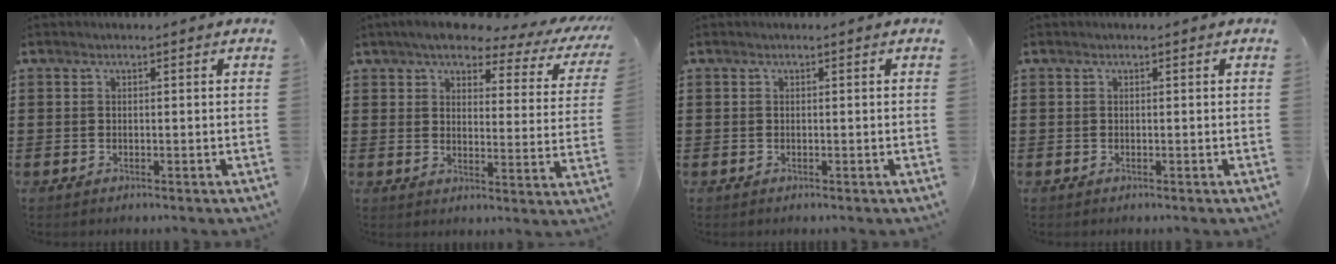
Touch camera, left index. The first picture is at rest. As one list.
[{"total": 5.8, "force": [4.8, 1.4, 2.9], "torque": [-0.073, -0.022, 0.077]}, {"total": 0.0}, {"total": 0.0}]